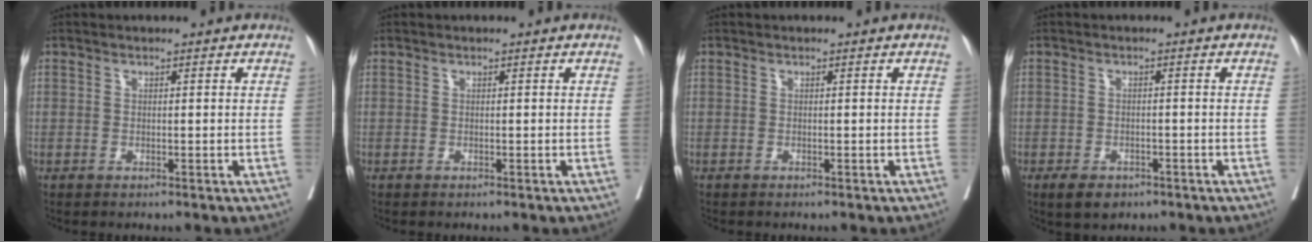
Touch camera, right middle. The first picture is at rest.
{"total": 0.0}
{"total": 0.0}
{"total": 3.8, "force": [-2.5, 2.1, 1.8], "torque": [-0.029, -0.002, -0.033]}